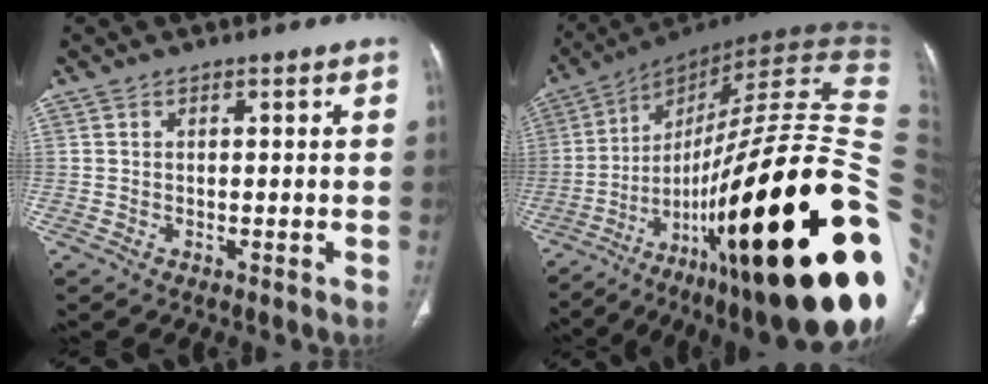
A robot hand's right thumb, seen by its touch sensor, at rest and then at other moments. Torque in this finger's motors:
{"motor_torque": [4.37, 0.64, 2.48, -0.29, 1.05]}